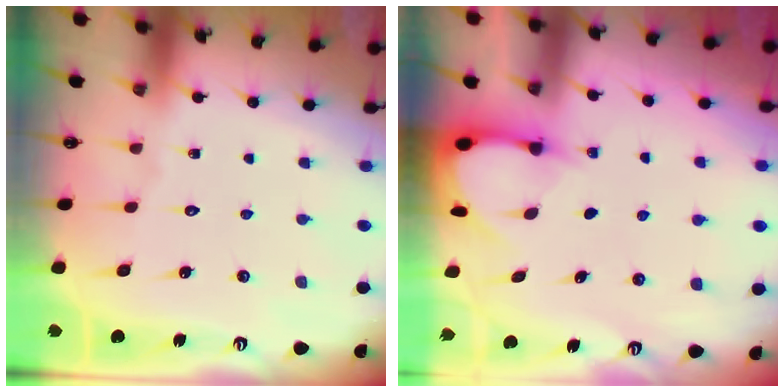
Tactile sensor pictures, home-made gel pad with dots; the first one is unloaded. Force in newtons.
{"total": 3.3, "press": 3.2, "slide": 0.4}